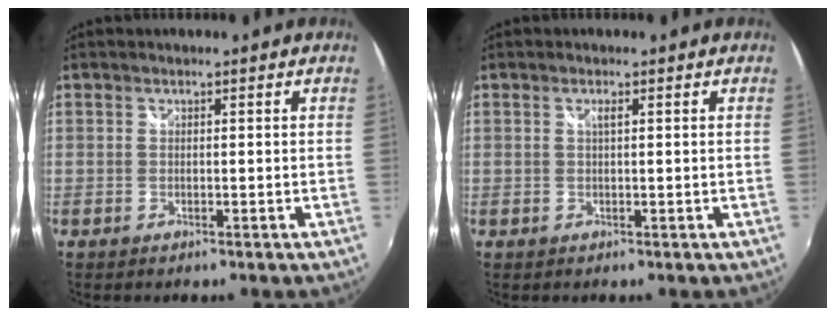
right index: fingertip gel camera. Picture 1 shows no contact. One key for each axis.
{"total": 0.9, "fx": 0.4, "fy": -0.1, "fz": 0.9, "tx": -0.016, "ty": 0.001, "tz": 0.006}